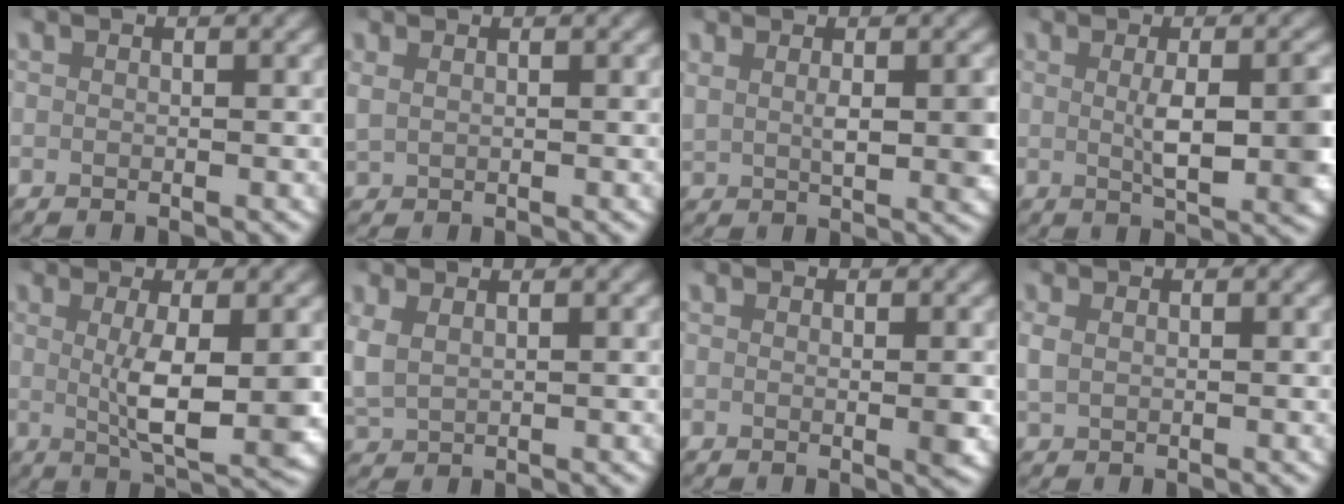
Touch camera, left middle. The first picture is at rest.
{"total": 1.5, "force": [0.7, 1.0, 0.8], "torque": [-0.026, 0.000, 0.019]}
{"total": 3.0, "force": [0.9, 1.2, 2.6], "torque": [-0.041, 0.000, 0.022]}
{"total": 4.8, "force": [0.0, 1.5, 4.6], "torque": [-0.064, -0.009, 0.005]}
{"total": 6.4, "force": [0.2, 1.9, 6.1], "torque": [-0.100, -0.017, 0.010]}
{"total": 4.0, "force": [0.9, 3.3, 2.0], "torque": [-0.070, -0.008, 0.023]}
{"total": 1.1, "force": [0.1, 0.0, 1.1], "torque": [-0.012, -0.005, 0.002]}
{"total": 1.6, "force": [0.3, 1.2, 1.0], "torque": [-0.032, 0.001, 0.010]}